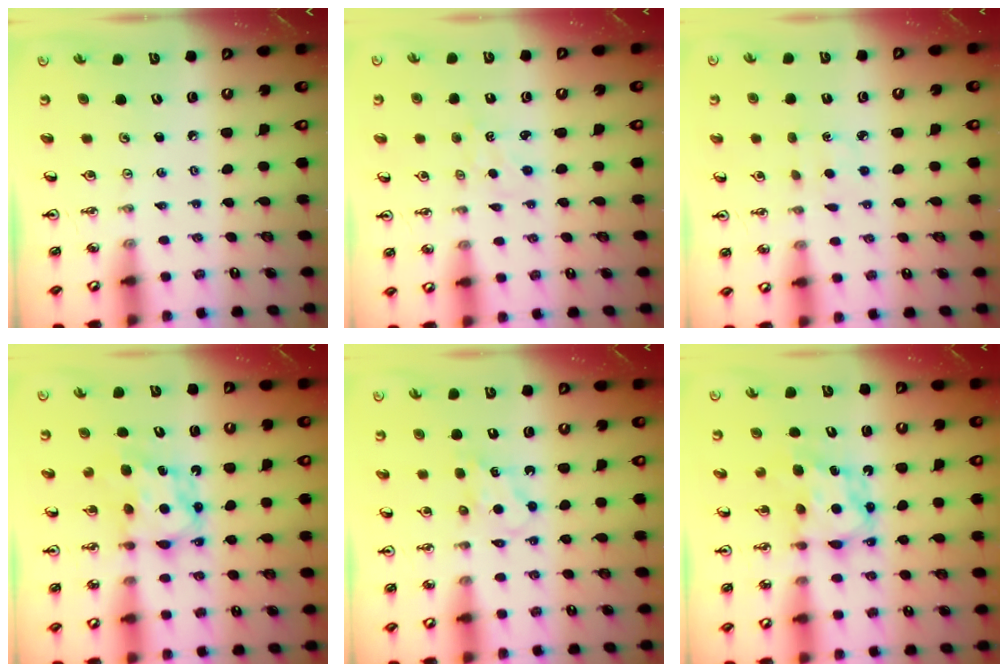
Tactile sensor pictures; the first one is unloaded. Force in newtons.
{"total": 1.6, "press": 1.5, "slide": 0.3}
{"total": 2.7, "press": 2.6, "slide": 0.3}
{"total": 7.1, "press": 7.1, "slide": 0.3}
{"total": 5.1, "press": 5.0, "slide": 0.8}
{"total": 7.1, "press": 7.1, "slide": 0.3}